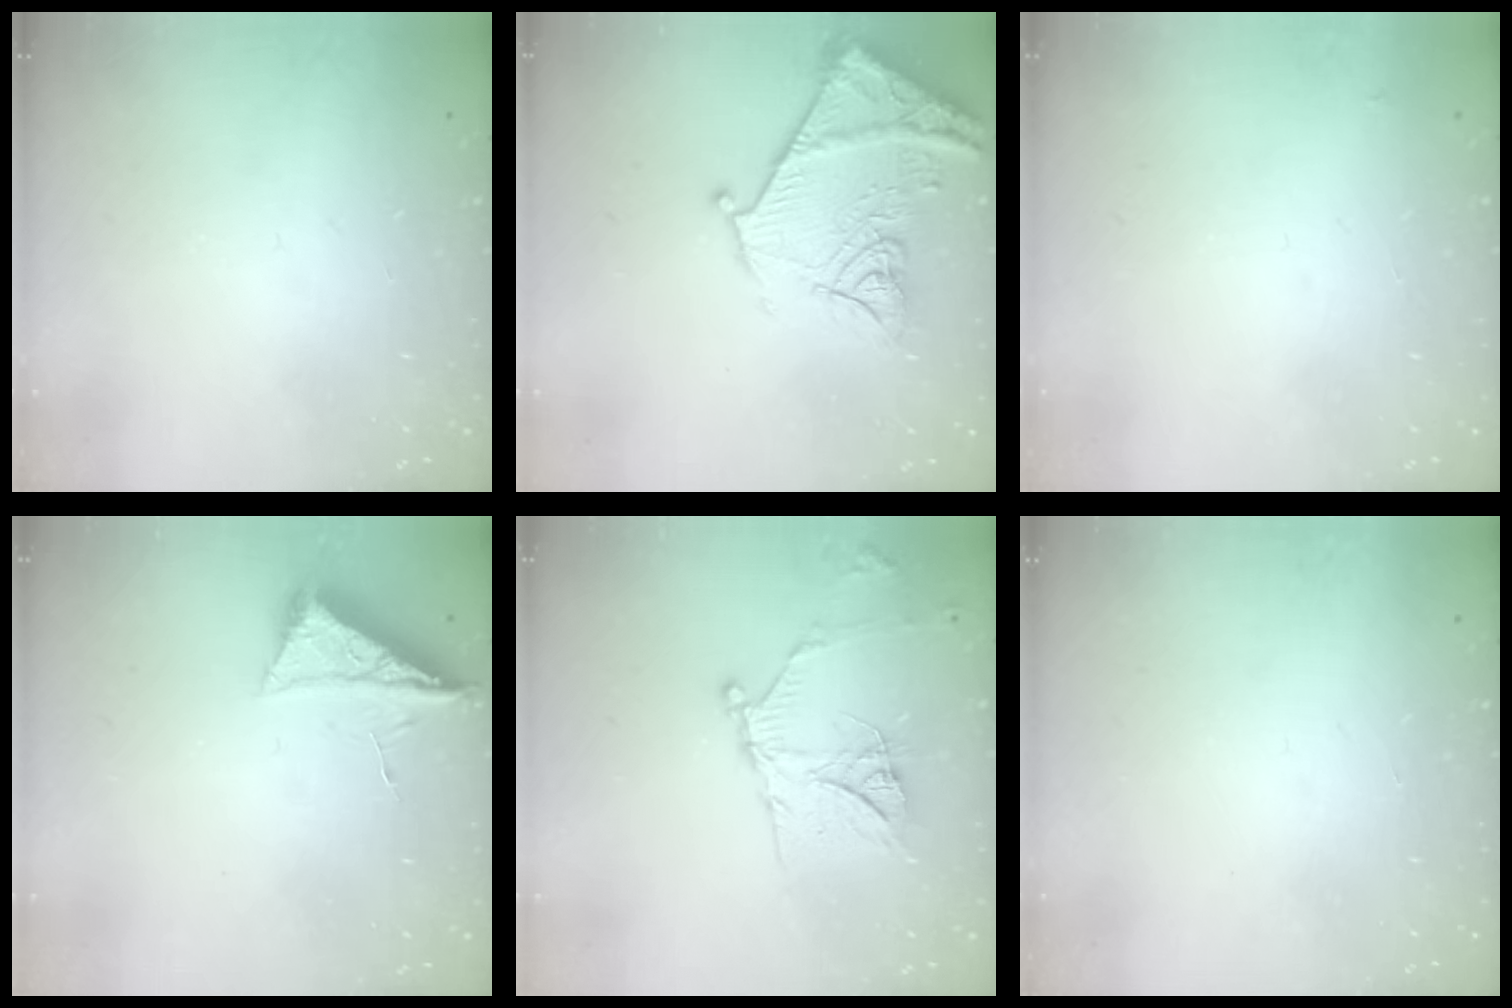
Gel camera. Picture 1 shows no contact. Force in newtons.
{"total": 15.3, "press": 15.3, "slide": 1.6}
{"total": 2.8, "press": 2.8, "slide": 0.4}
{"total": 6.5, "press": 6.5, "slide": 0.8}
{"total": 15.6, "press": 15.5, "slide": 1.4}
{"total": 1.5, "press": 1.5, "slide": 0.1}